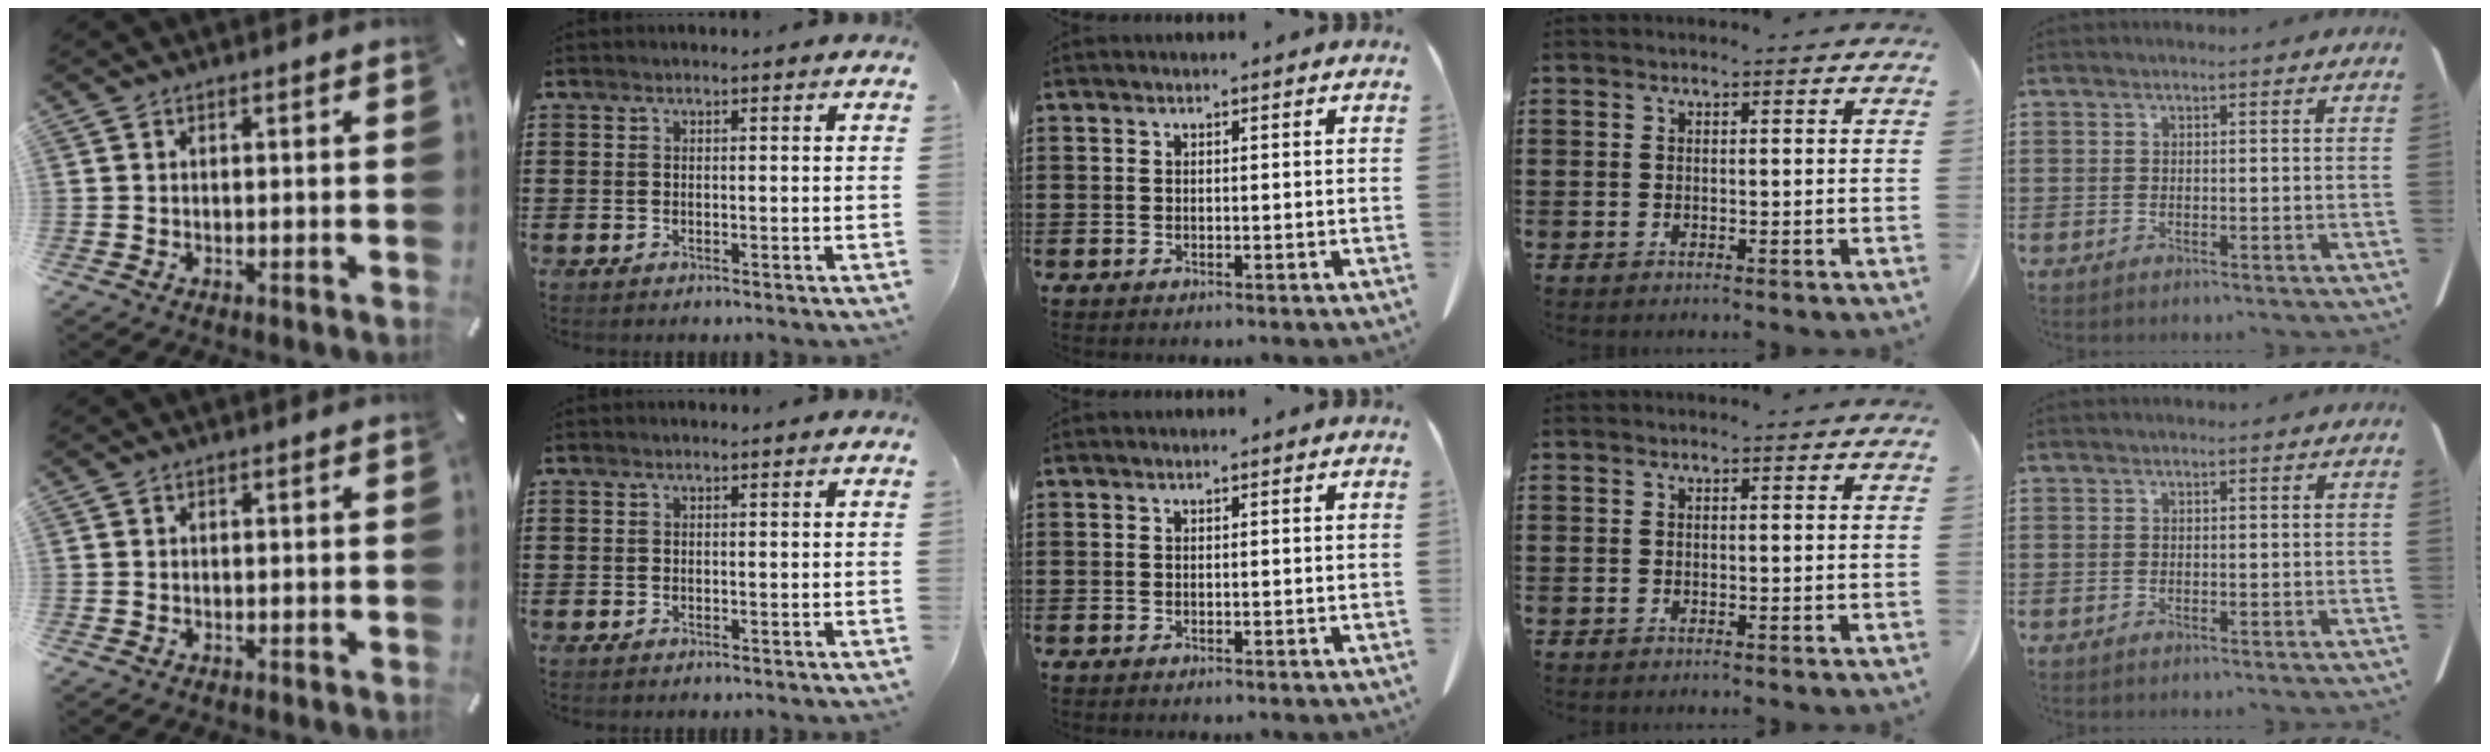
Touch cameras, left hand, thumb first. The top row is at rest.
{}